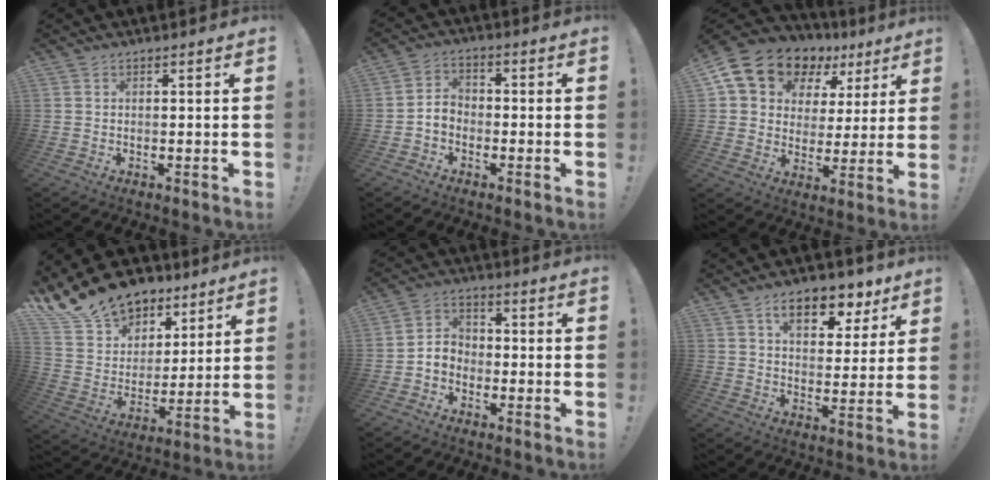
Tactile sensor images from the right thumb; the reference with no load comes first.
{"total": 4.6, "force": [-2.2, 3.4, 2.2], "torque": [-0.035, 0.014, -0.037]}
{"total": 13.0, "force": [8.4, 8.5, 5.3], "torque": [-0.098, -0.050, 0.158]}
{"total": 18.7, "force": [14.1, 11.2, 5.3], "torque": [-0.105, -0.096, 0.283]}
{"total": 5.5, "force": [-2.8, 4.3, 2.0], "torque": [-0.045, 0.023, -0.050]}
{"total": 11.6, "force": [7.0, 6.2, 6.9], "torque": [-0.091, -0.039, 0.121]}